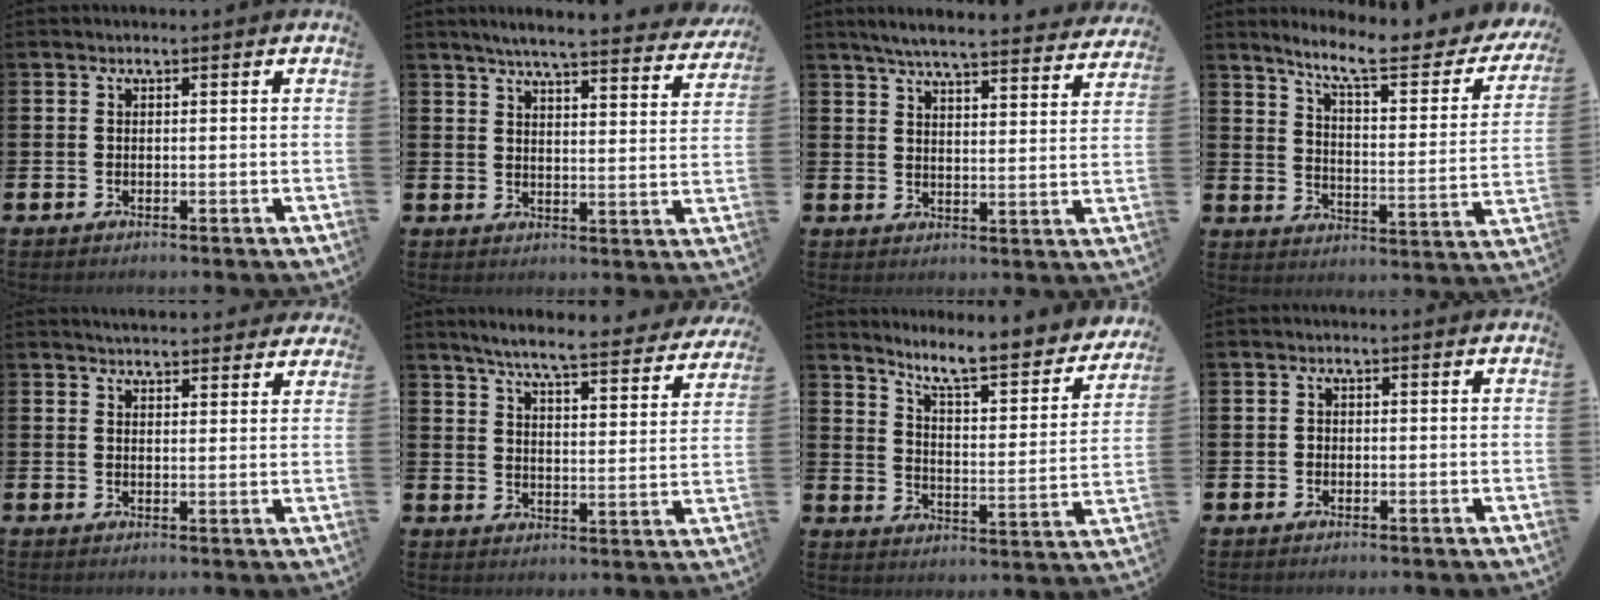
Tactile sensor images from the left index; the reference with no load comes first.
{"total": 5.5, "force": [5.1, 0.0, 1.9], "torque": [-0.044, -0.038, 0.084]}
{"total": 5.8, "force": [5.5, 0.1, 1.6], "torque": [-0.047, -0.036, 0.095]}
{"total": 8.9, "force": [7.3, 1.2, 4.8], "torque": [-0.109, -0.051, 0.116]}
{"total": 3.6, "force": [3.6, 0.4, 0.3], "torque": [-0.010, -0.017, 0.066]}
{"total": 6.6, "force": [6.1, 0.1, 2.5], "torque": [-0.066, -0.044, 0.101]}
{"total": 7.9, "force": [7.2, 1.1, 3.0], "torque": [-0.079, -0.063, 0.117]}
{"total": 0.8, "force": [-0.3, 0.7, 0.1], "torque": [-0.006, 0.006, -0.006]}